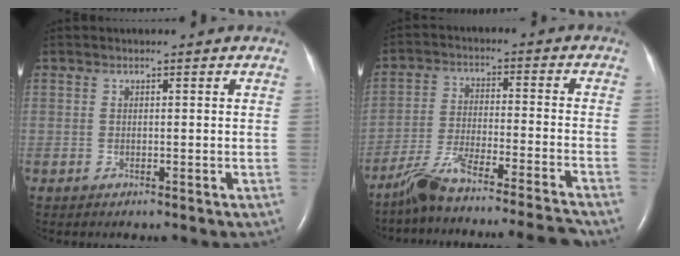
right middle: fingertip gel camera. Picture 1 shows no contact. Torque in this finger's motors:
{"motor_torque": [1.03, -1.11, 0.29, 0.11]}